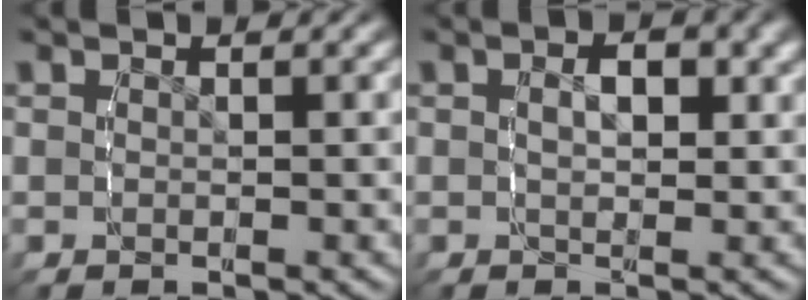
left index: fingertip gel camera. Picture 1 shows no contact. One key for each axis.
{"total": 2.6, "fx": 0.1, "fy": 1.3, "fz": 2.2, "tx": -0.030, "ty": -0.002, "tz": -0.001}